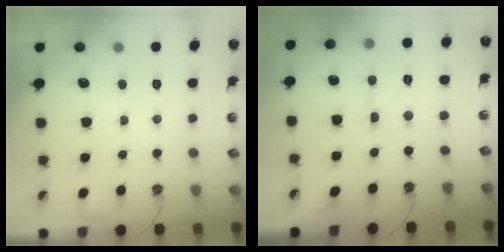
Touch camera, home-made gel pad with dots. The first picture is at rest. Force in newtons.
{"total": 5.2, "press": 5.1, "slide": 0.3}